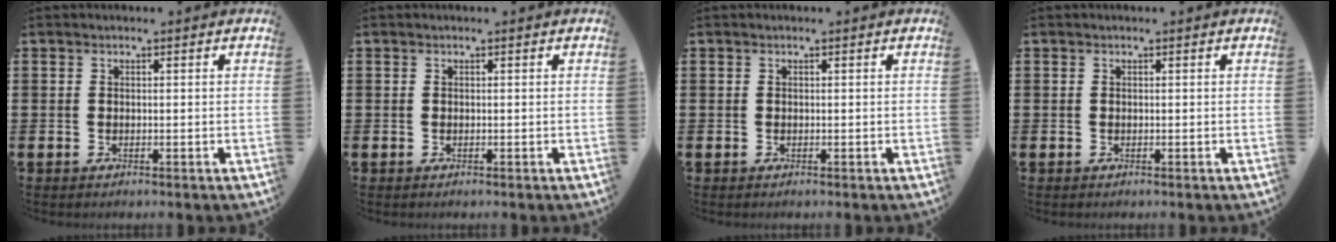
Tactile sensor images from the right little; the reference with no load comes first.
{"total": 0.0}
{"total": 0.0}
{"total": 0.0}